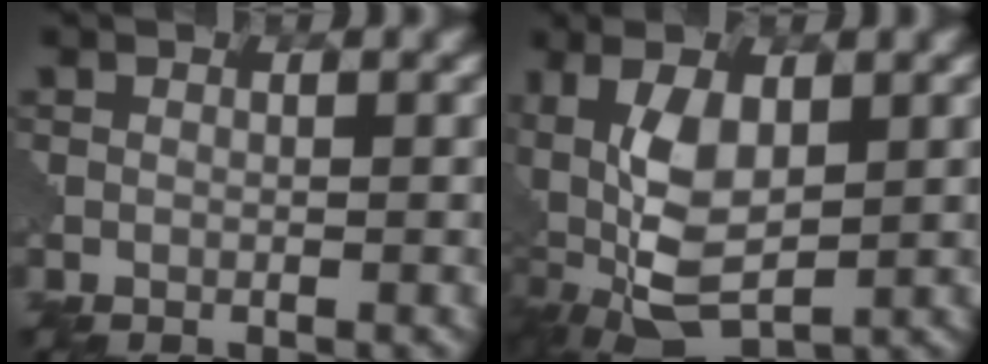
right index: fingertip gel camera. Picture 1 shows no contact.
{"total": 9.8, "force": [1.2, 4.8, 8.5], "torque": [-0.177, 0.005, 0.017]}